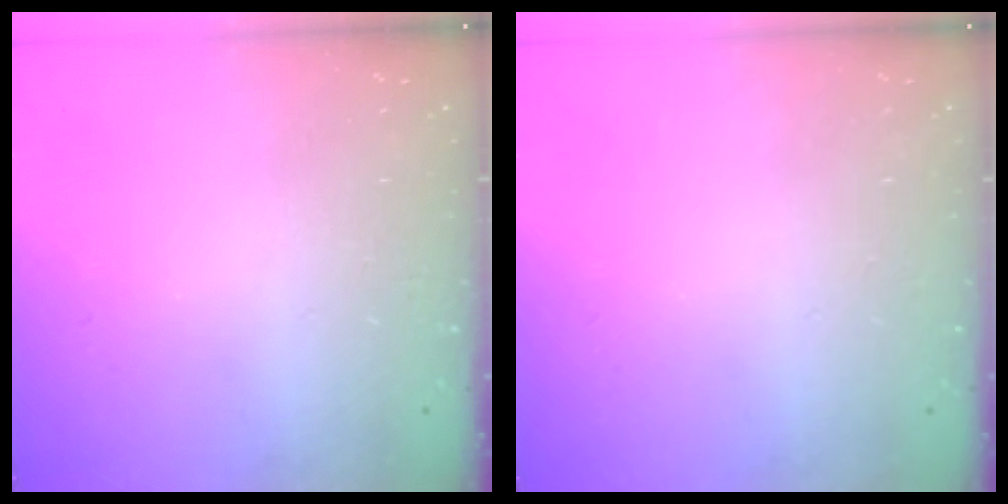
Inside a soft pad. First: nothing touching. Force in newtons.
{"total": 0.0}